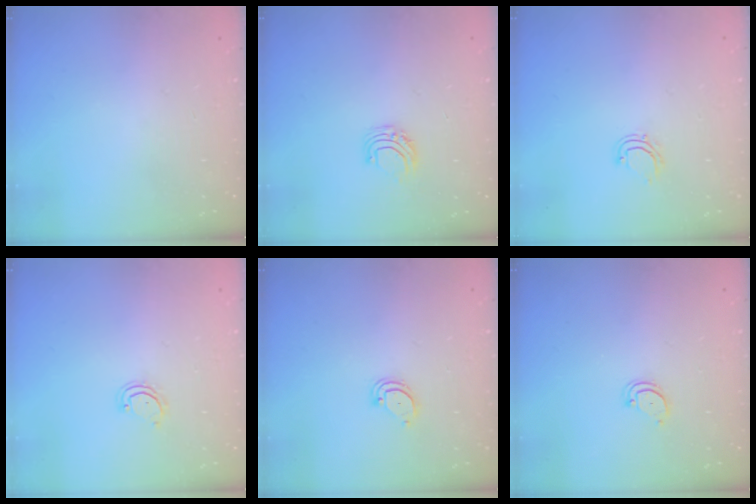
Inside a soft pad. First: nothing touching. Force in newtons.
{"total": 5.8, "press": 5.8, "slide": 0.6}
{"total": 4.8, "press": 4.7, "slide": 0.7}
{"total": 2.9, "press": 2.9, "slide": 0.3}
{"total": 2.9, "press": 2.9, "slide": 0.2}
{"total": 3.0, "press": 3.0, "slide": 0.3}